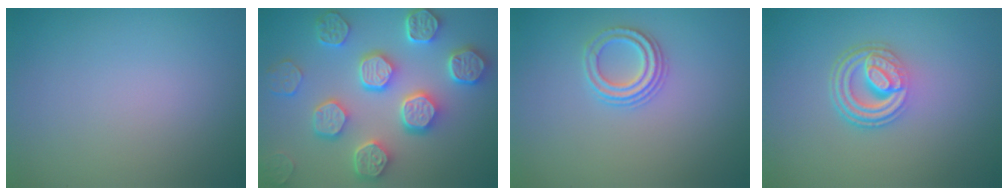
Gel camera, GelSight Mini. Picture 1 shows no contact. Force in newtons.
{"total": 8.0, "press": 6.4, "slide": 4.7}
{"total": 2.3, "press": 2.2, "slide": 0.8}
{"total": 4.6, "press": 3.3, "slide": 3.2}